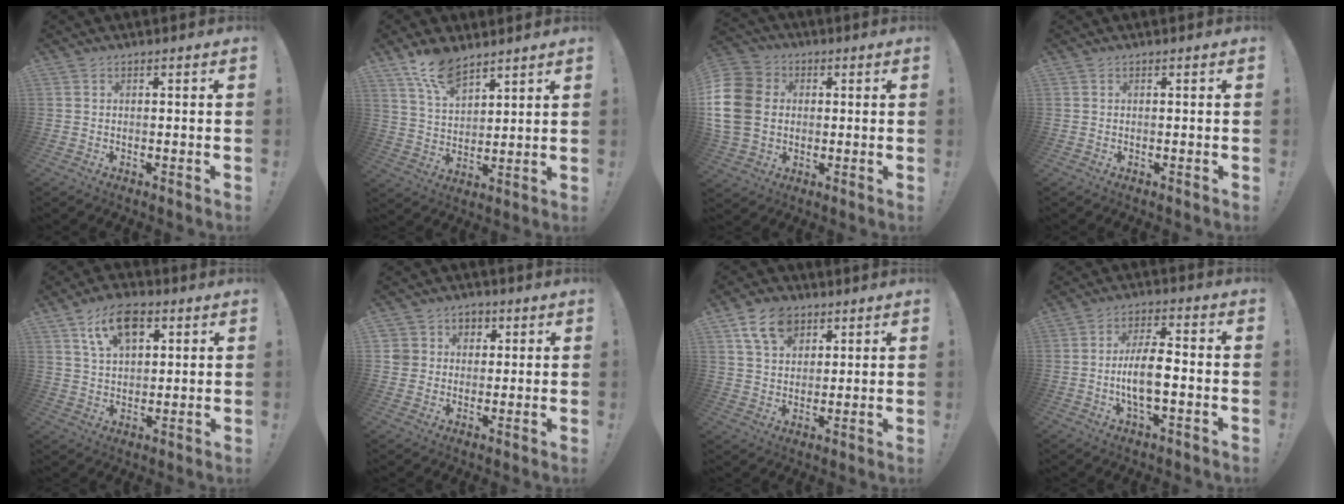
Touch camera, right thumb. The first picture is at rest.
{"total": 10.2, "force": [7.9, 4.3, 4.7], "torque": [-0.086, -0.048, 0.150]}
{"total": 16.1, "force": [1.0, 12.9, 9.5], "torque": [-0.186, 0.013, 0.023]}
{"total": 0.0}
{"total": 12.1, "force": [6.0, 7.1, 7.7], "torque": [-0.123, -0.009, 0.110]}
{"total": 6.4, "force": [1.3, 6.2, 1.0], "torque": [-0.022, -0.003, 0.030]}
{"total": 10.9, "force": [6.0, 7.5, 5.2], "torque": [-0.085, -0.018, 0.115]}
{"total": 9.5, "force": [-2.0, 3.2, 8.8], "torque": [-0.173, 0.003, -0.041]}